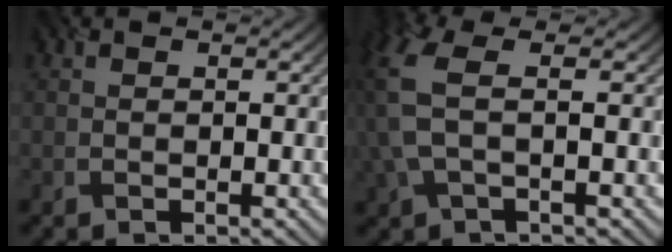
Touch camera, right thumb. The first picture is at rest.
{"total": 6.2, "force": [0.3, 2.8, 5.6], "torque": [-0.149, 0.004, -0.003]}